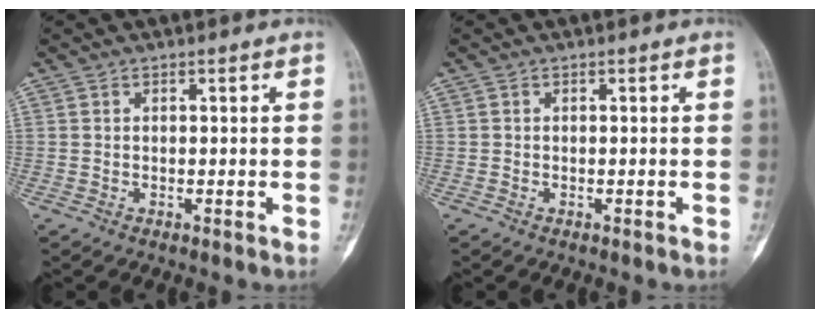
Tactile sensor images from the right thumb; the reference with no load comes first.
{"total": 0.0}